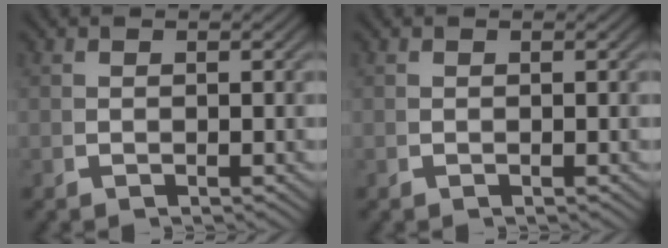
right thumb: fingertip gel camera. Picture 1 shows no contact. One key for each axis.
{"total": 0.0}